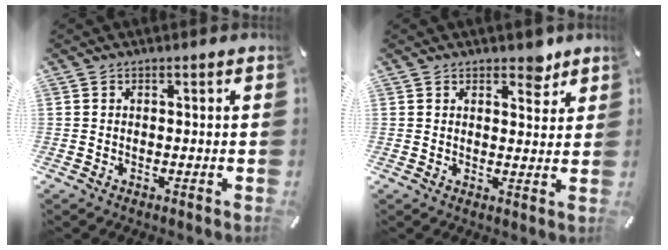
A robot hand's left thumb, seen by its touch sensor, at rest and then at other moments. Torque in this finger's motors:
{"motor_torque": [0.50, -0.57, 0.16, 0.13, -0.08]}